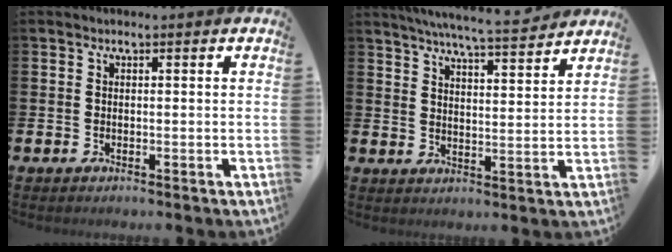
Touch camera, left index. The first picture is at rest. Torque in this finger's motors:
{"motor_torque": [0.95, -1.18, 0.26, 0.17]}